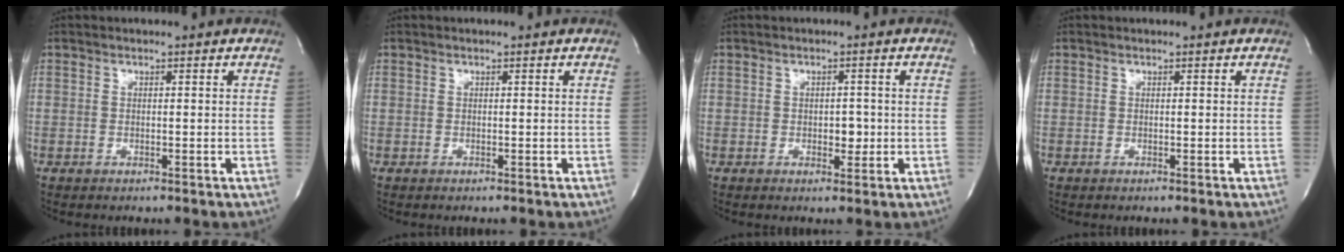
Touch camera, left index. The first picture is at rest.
{"total": 0.0}
{"total": 2.1, "force": [-0.5, 1.3, 1.6], "torque": [-0.018, -0.002, -0.005]}
{"total": 0.0}